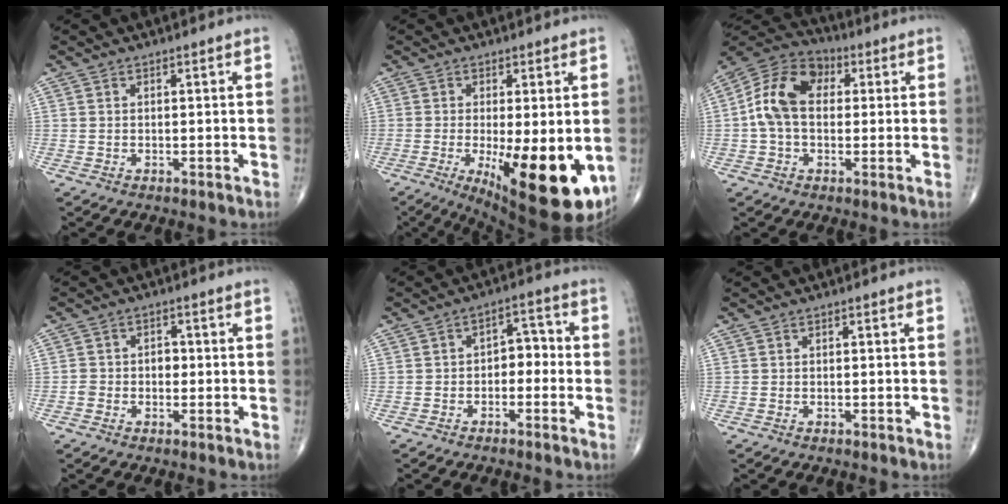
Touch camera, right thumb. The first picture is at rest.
{"total": 17.6, "force": [-4.3, 5.7, 16.1], "torque": [-0.200, -0.030, -0.043]}
{"total": 12.5, "force": [1.3, 8.5, 9.1], "torque": [-0.164, 0.032, 0.012]}
{"total": 3.5, "force": [-0.9, 2.7, 2.0], "torque": [-0.025, 0.022, -0.019]}
{"total": 4.8, "force": [-1.2, 3.2, 3.4], "torque": [-0.026, 0.029, -0.030]}
{"total": 0.0}